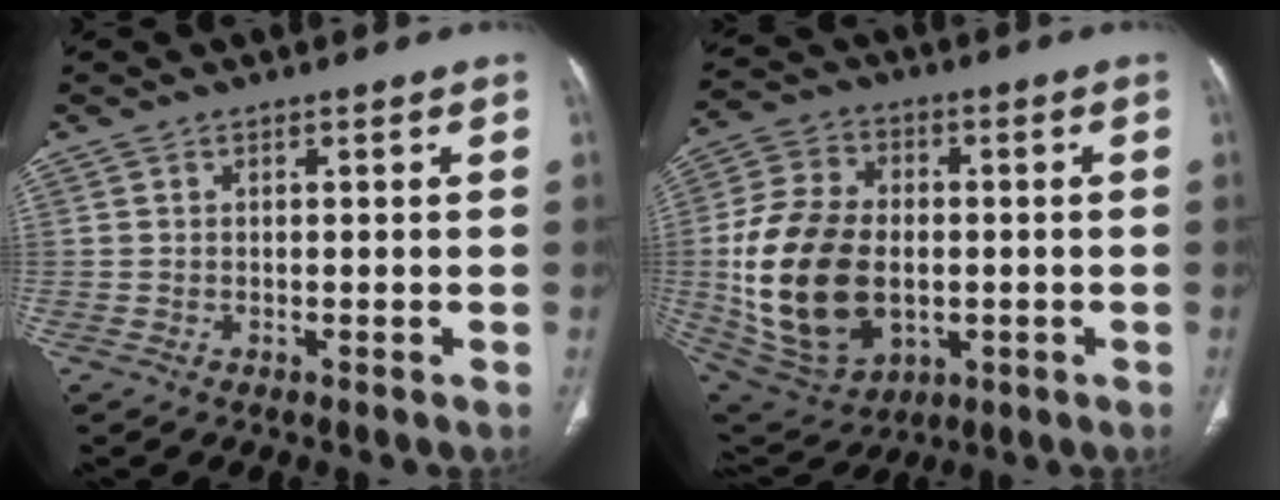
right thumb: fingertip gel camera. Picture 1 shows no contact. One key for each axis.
{"total": 22.4, "fx": -1.8, "fy": 15.1, "fz": 16.5, "tx": -0.309, "ty": 0.001, "tz": -0.012}